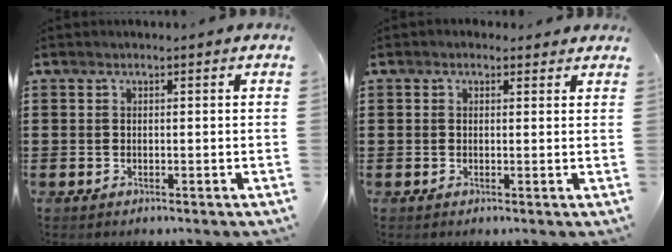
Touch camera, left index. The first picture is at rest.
{"total": 1.0, "force": [0.6, 0.7, 0.4], "torque": [-0.009, 0.006, 0.010]}